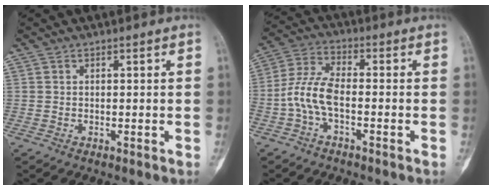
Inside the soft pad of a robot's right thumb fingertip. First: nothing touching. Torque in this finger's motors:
{"motor_torque": [0.14, 0.09, 0.44, 0.01, 0.10]}